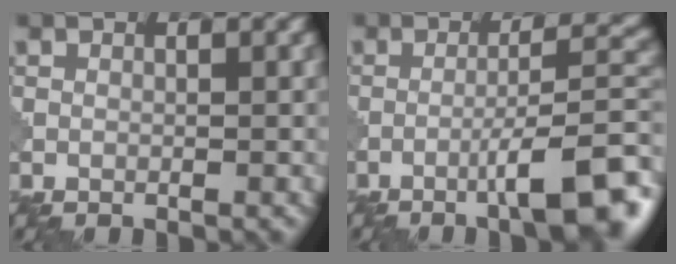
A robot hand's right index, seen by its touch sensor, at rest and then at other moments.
{"total": 8.3, "force": [-4.1, 1.1, 7.1], "torque": [-0.097, 0.018, -0.070]}